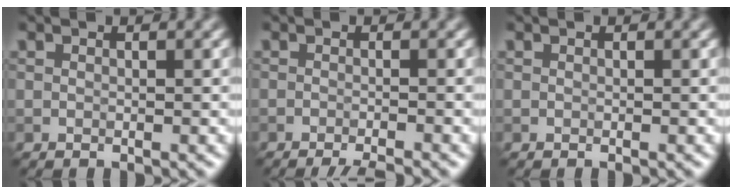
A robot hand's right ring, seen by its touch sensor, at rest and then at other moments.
{"total": 3.2, "force": [-2.5, 0.4, 1.9], "torque": [-0.026, -0.004, -0.044]}
{"total": 0.0}